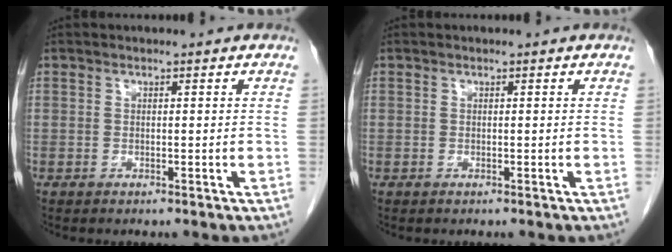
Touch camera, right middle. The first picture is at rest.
{"total": 0.0}